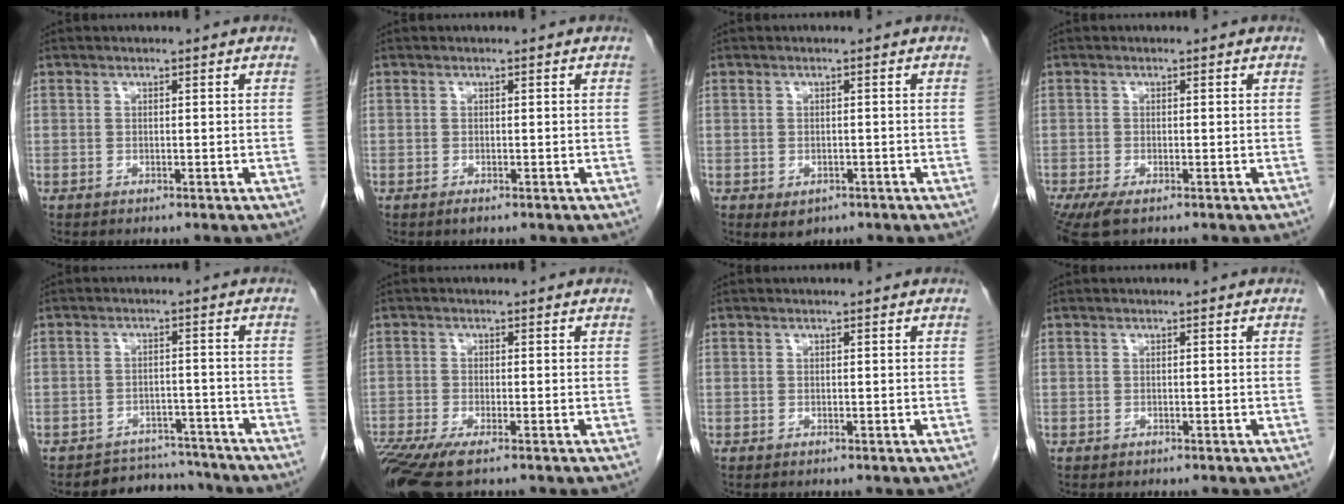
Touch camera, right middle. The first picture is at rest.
{"total": 0.6, "force": [-0.4, 0.2, 0.4], "torque": [-0.005, 0.000, -0.006]}
{"total": 2.4, "force": [-1.2, 1.6, 1.2], "torque": [-0.014, -0.001, -0.004]}
{"total": 4.8, "force": [-3.3, 1.4, 3.2], "torque": [-0.063, -0.016, -0.056]}
{"total": 6.0, "force": [-5.6, 1.9, -1.1], "torque": [0.021, 0.021, -0.078]}
{"total": 7.7, "force": [-5.1, 1.6, 5.5], "torque": [-0.099, -0.019, -0.093]}
{"total": 0.0}
{"total": 0.0}